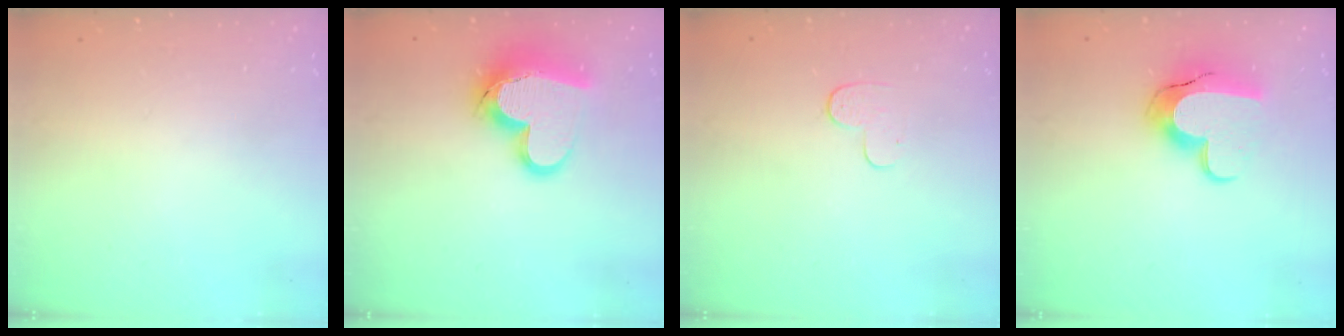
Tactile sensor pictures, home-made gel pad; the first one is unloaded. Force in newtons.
{"total": 16.9, "press": 16.7, "slide": 2.4}
{"total": 3.9, "press": 3.8, "slide": 0.4}
{"total": 12.9, "press": 12.9, "slide": 0.9}